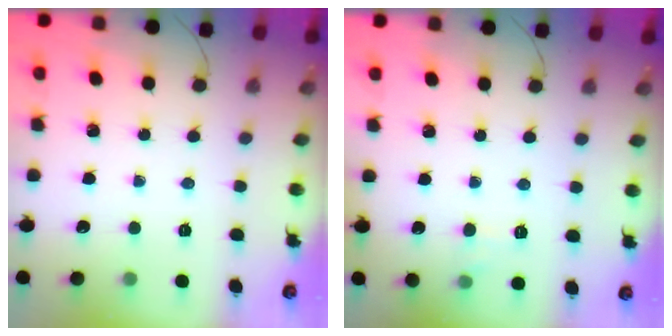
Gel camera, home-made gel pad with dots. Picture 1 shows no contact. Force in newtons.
{"total": 5.1, "press": 4.8, "slide": 1.6}